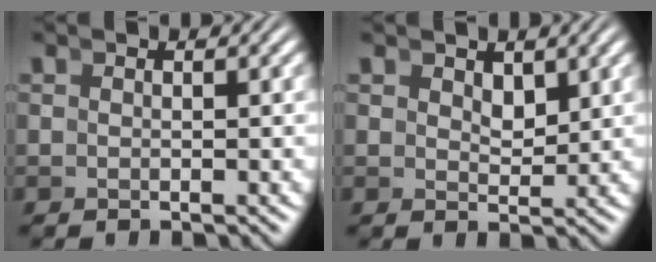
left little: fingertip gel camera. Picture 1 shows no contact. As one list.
[{"total": 1.4, "force": [1.3, -0.1, 0.5], "torque": [0.006, -0.009, 0.029]}]